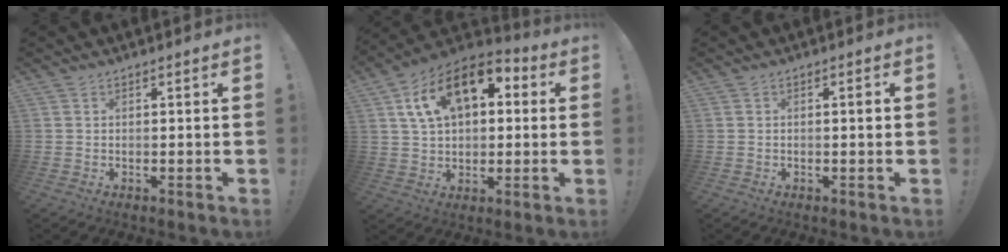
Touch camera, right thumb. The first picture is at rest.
{"total": 16.9, "force": [6.6, 10.4, 11.5], "torque": [-0.183, -0.015, 0.122]}
{"total": 1.1, "force": [-0.2, 0.2, 1.1], "torque": [-0.014, 0.004, -0.006]}